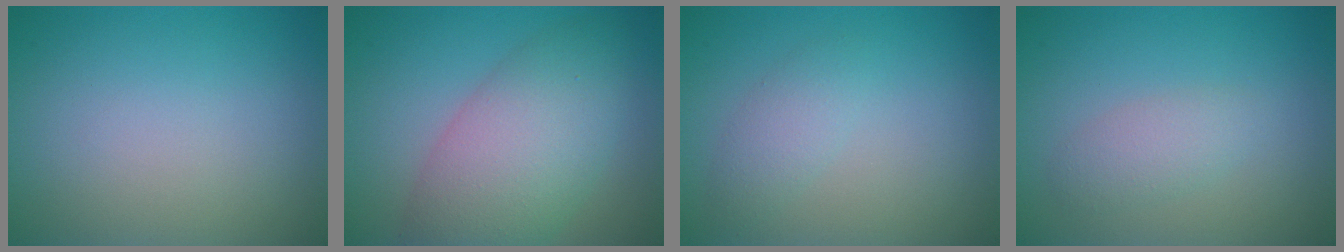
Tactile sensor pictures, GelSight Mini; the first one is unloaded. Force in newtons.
{"total": 7.5, "press": 7.5, "slide": 0.5}
{"total": 1.8, "press": 1.8, "slide": 0.1}
{"total": 1.9, "press": 1.9, "slide": 0.1}